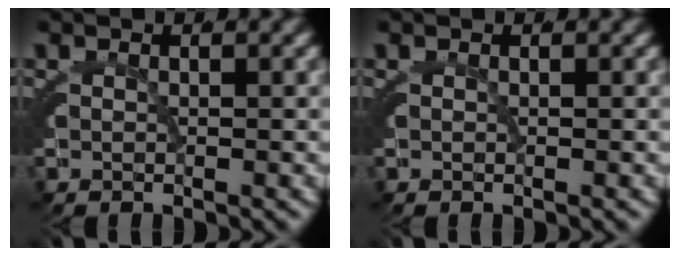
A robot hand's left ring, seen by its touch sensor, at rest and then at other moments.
{"total": 0.0}